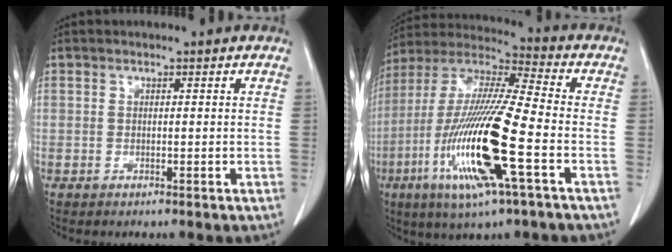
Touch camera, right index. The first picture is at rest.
{"total": 20.0, "force": [-6.4, 1.3, 19.0], "torque": [-0.407, -0.028, -0.125]}